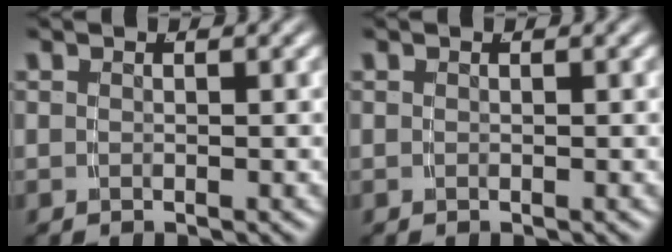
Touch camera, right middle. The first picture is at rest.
{"total": 0.0}